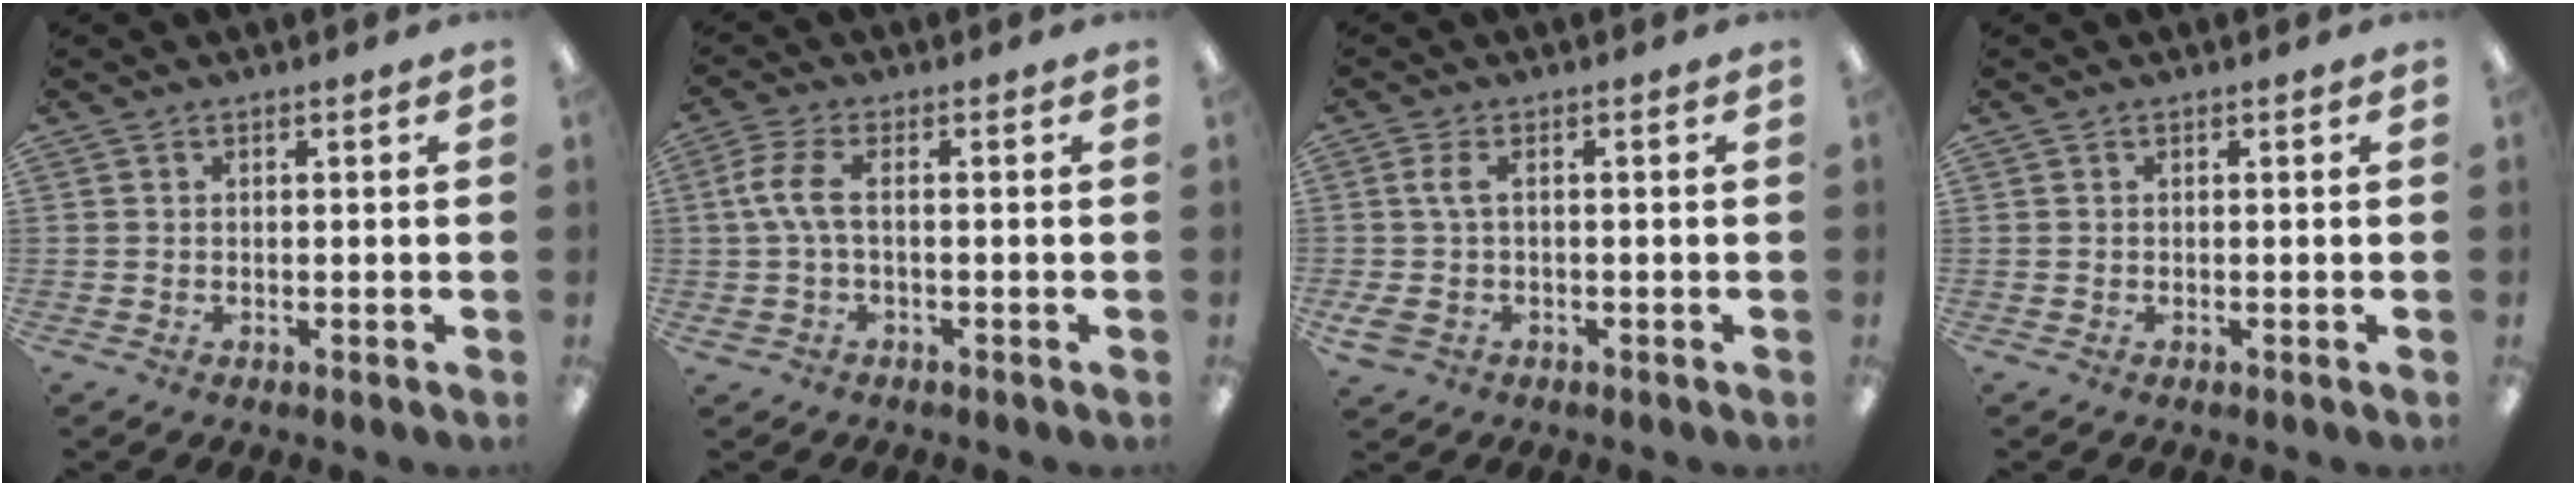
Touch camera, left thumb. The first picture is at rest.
{"total": 7.0, "force": [0.1, 3.0, 6.3], "torque": [-0.141, 0.002, -0.001]}
{"total": 5.7, "force": [0.2, 3.2, 4.8], "torque": [-0.114, 0.001, -0.001]}
{"total": 0.0}